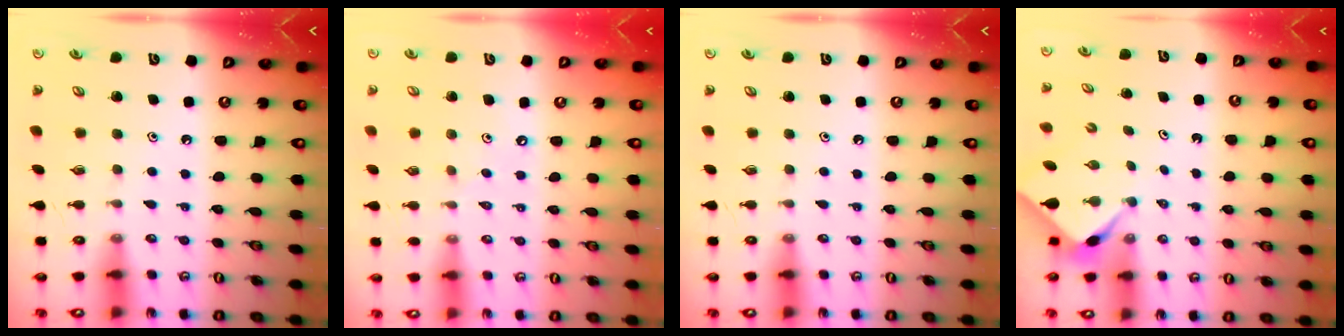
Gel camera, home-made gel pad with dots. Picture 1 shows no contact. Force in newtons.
{"total": 3.7, "press": 3.7, "slide": 0.6}
{"total": 0.0}
{"total": 2.4, "press": 2.4, "slide": 0.1}